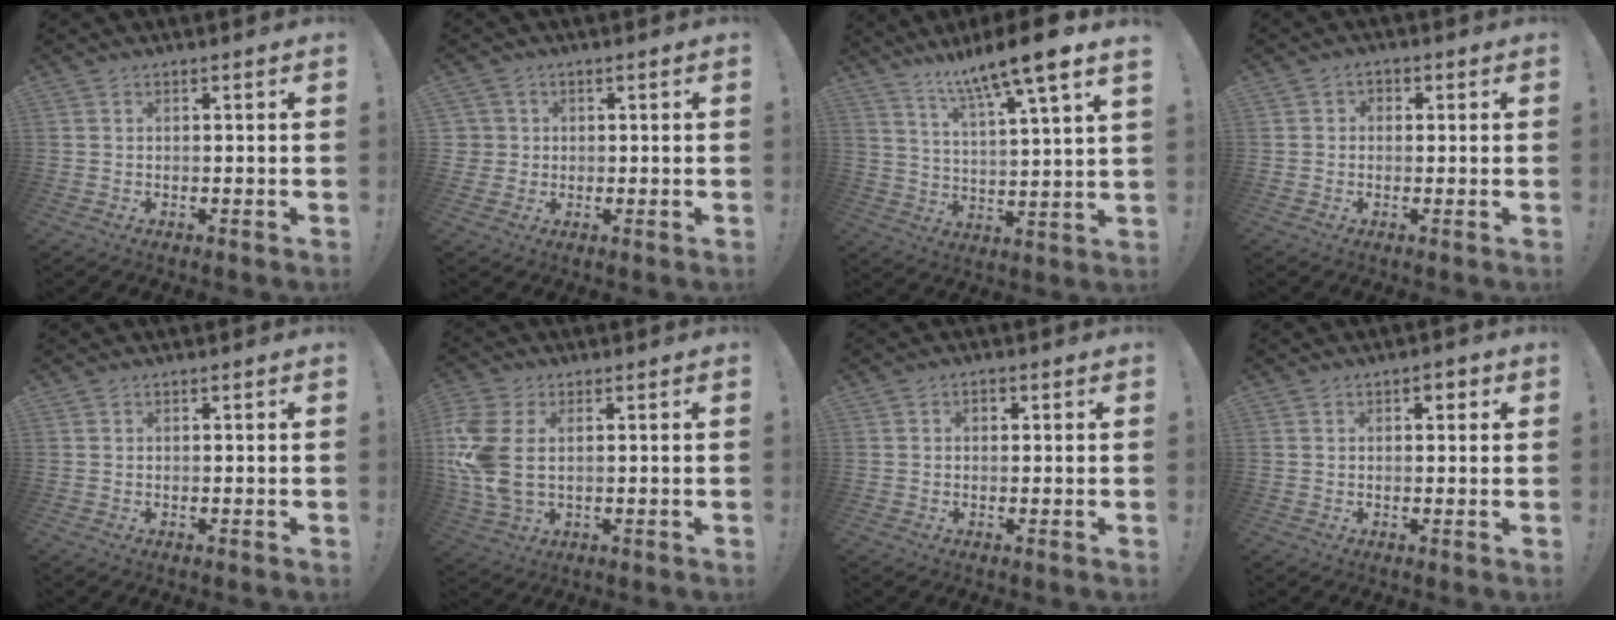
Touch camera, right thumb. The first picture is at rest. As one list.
[{"total": 3.2, "force": [0.5, 3.2, 0.5], "torque": [-0.013, 0.005, 0.012]}, {"total": 12.2, "force": [9.2, -0.5, 8.0], "torque": [-0.143, -0.066, 0.138]}, {"total": 2.0, "force": [-0.6, 1.6, 1.0], "torque": [-0.012, 0.006, -0.011]}, {"total": 0.0}, {"total": 12.4, "force": [2.0, 7.9, 9.4], "torque": [-0.204, -0.007, 0.040]}, {"total": 1.3, "force": [-0.1, 1.0, 0.8], "torque": [-0.013, 0.004, -0.003]}, {"total": 2.0, "force": [0.5, 1.3, 1.4], "torque": [-0.018, 0.001, 0.004]}]